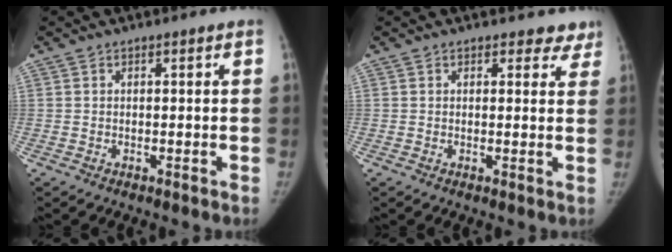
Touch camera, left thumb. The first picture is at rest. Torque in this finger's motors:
{"motor_torque": [-0.10, 0.00, -0.11, 0.26, -0.02]}